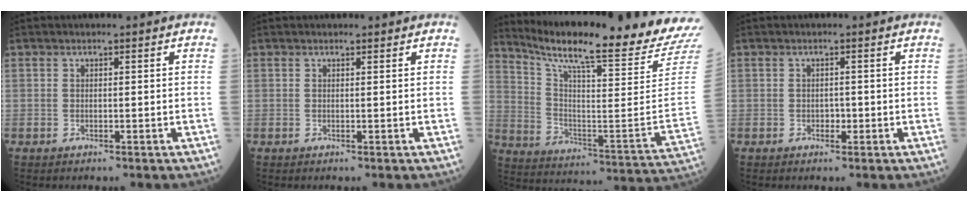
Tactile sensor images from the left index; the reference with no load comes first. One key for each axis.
{"total": 0.0}
{"total": 24.8, "fx": 22.3, "fy": -1.4, "fz": 10.7, "tx": -0.195, "ty": -0.111, "tz": 0.311}
{"total": 1.3, "fx": -0.8, "fy": 0.8, "fz": 0.6, "tx": -0.010, "ty": -0.002, "tz": -0.013}